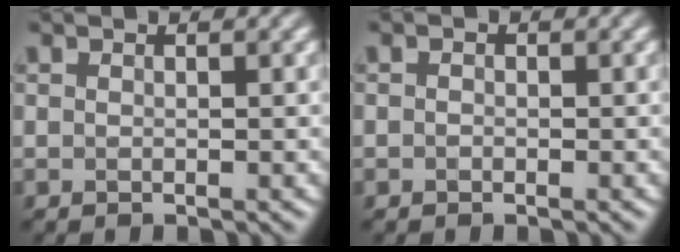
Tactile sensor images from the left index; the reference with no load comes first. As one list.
[{"total": 1.5, "force": [-1.3, -0.6, -0.6], "torque": [-0.017, -0.005, 0.005]}]